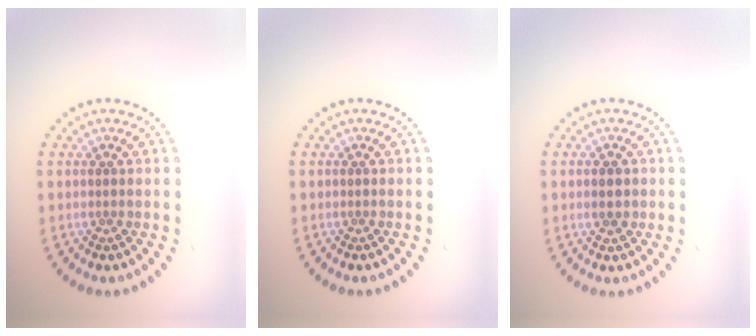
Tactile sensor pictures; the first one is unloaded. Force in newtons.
{"total": 0.0}
{"total": 1.9, "press": 1.9, "slide": 0.1}